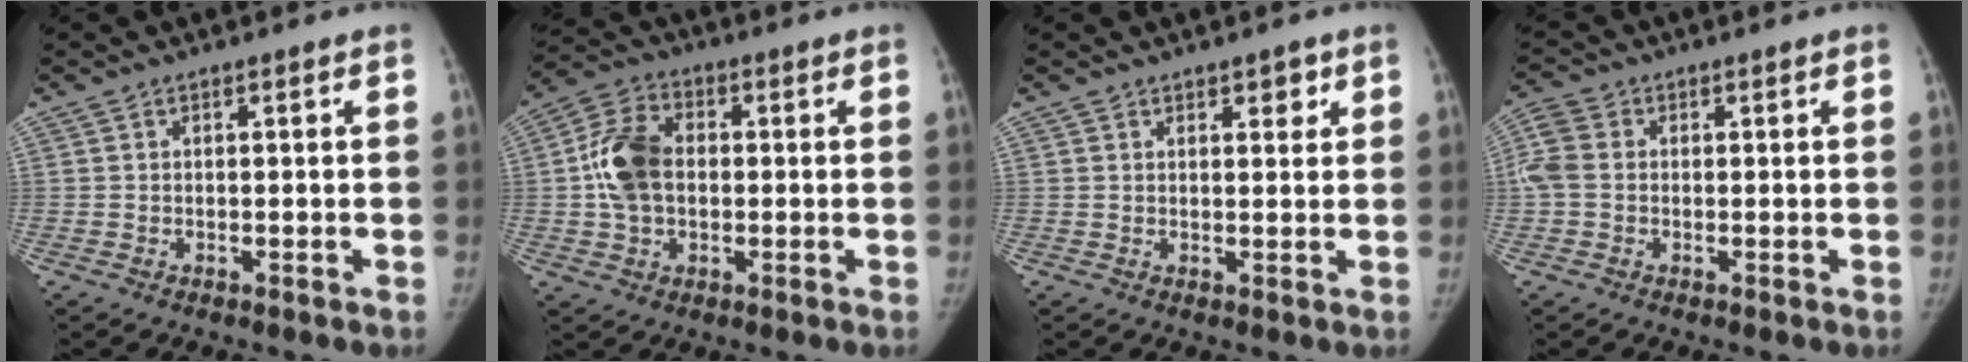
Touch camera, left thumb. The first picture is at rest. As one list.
[{"total": 10.6, "force": [0.2, 7.4, 7.6], "torque": [-0.136, 0.019, -0.001]}, {"total": 2.3, "force": [1.4, 1.2, 1.4], "torque": [-0.004, -0.007, 0.019]}, {"total": 4.5, "force": [0.0, 3.6, 2.7], "torque": [-0.071, 0.009, -0.007]}]